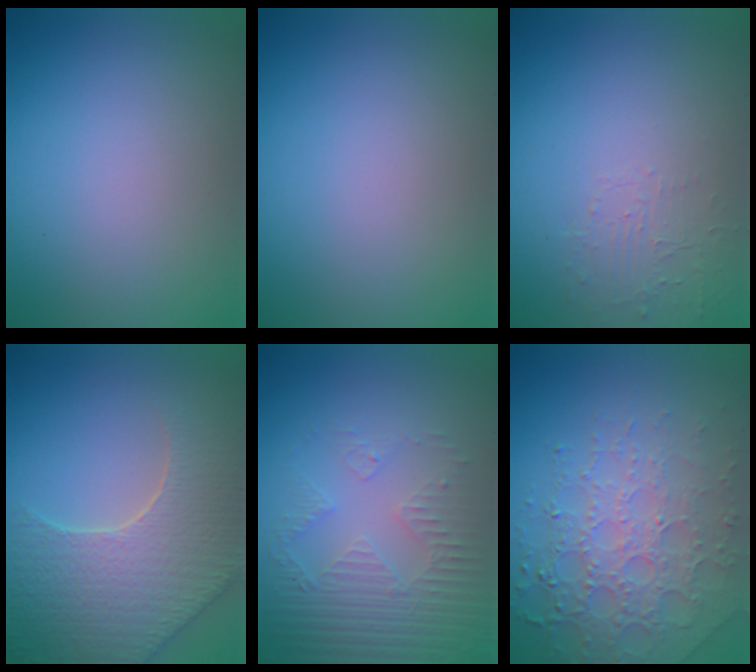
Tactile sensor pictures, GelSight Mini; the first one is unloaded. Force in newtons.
{"total": 0.0}
{"total": 1.5, "press": 0.1, "slide": 1.5}
{"total": 8.0, "press": 6.4, "slide": 4.9}
{"total": 5.2, "press": 3.4, "slide": 3.9}
{"total": 7.0, "press": 5.1, "slide": 4.7}